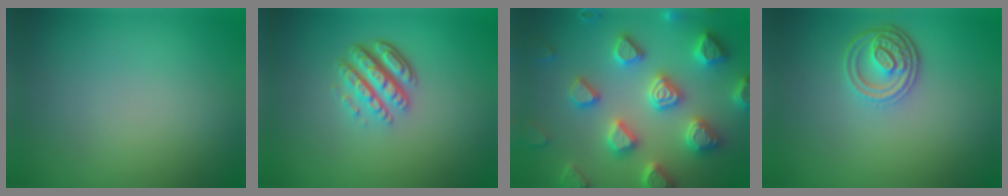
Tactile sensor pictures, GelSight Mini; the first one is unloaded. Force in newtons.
{"total": 4.9, "press": 3.4, "slide": 3.5}
{"total": 7.3, "press": 7.1, "slide": 1.7}
{"total": 4.1, "press": 3.2, "slide": 2.5}